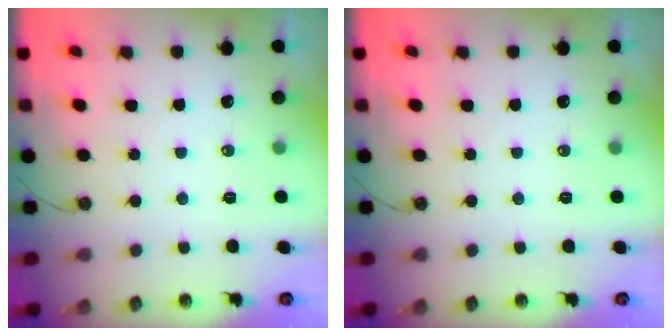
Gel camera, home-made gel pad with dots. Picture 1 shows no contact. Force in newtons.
{"total": 0.0}